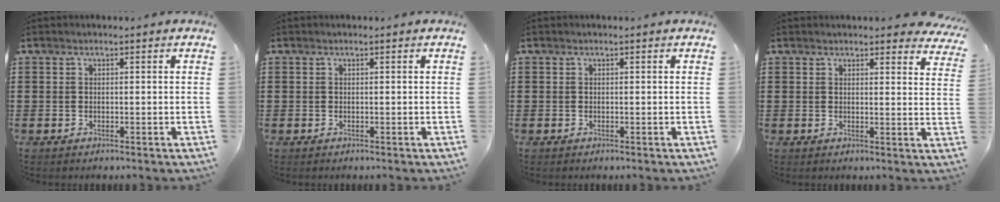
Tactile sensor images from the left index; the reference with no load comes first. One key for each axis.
{"total": 0.0}
{"total": 0.0}
{"total": 2.7, "fx": 2.6, "fy": 0.3, "fz": 0.6, "tx": -0.004, "ty": -0.013, "tz": 0.046}